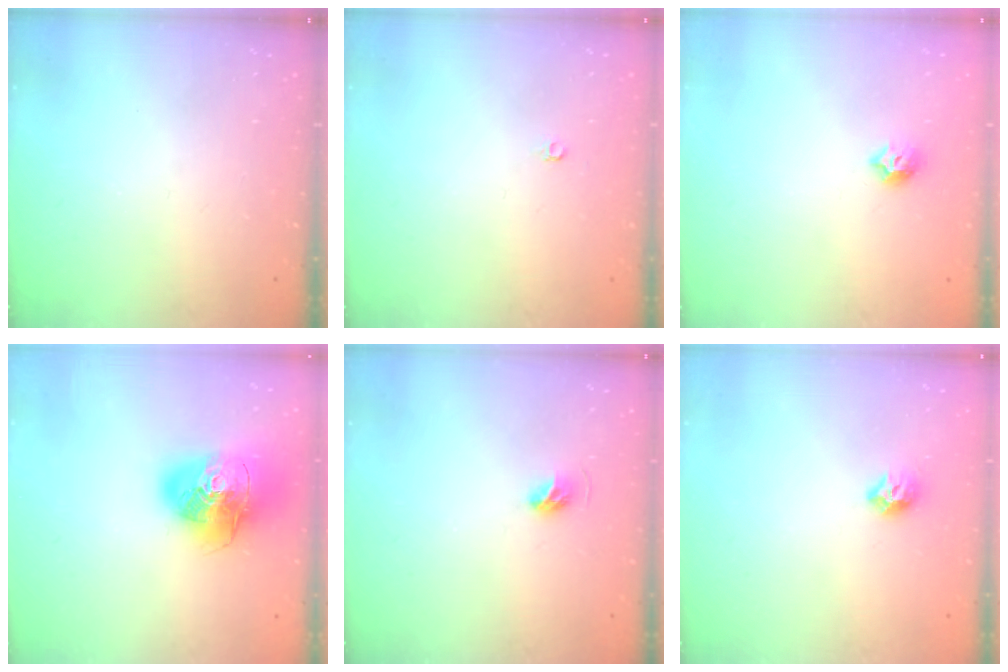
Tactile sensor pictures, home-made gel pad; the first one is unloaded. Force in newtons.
{"total": 3.2, "press": 3.2, "slide": 0.2}
{"total": 6.3, "press": 6.3, "slide": 0.8}
{"total": 19.1, "press": 18.9, "slide": 2.6}
{"total": 4.9, "press": 4.8, "slide": 1.1}
{"total": 7.9, "press": 7.8, "slide": 1.0}